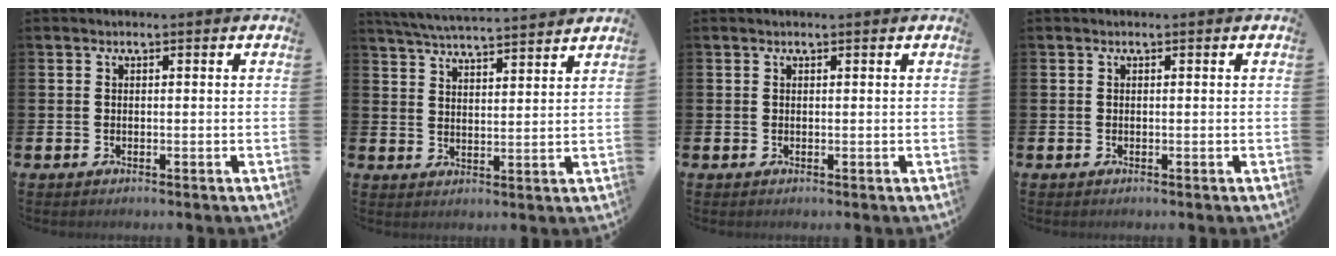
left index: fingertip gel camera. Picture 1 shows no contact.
{"total": 5.2, "force": [5.2, -0.1, 0.8], "torque": [-0.034, -0.033, 0.091]}
{"total": 0.0}
{"total": 0.0}